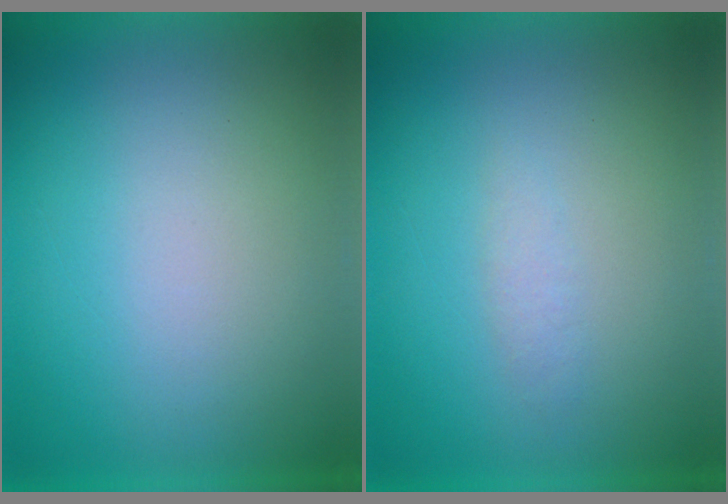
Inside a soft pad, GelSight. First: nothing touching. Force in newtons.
{"total": 1.3}